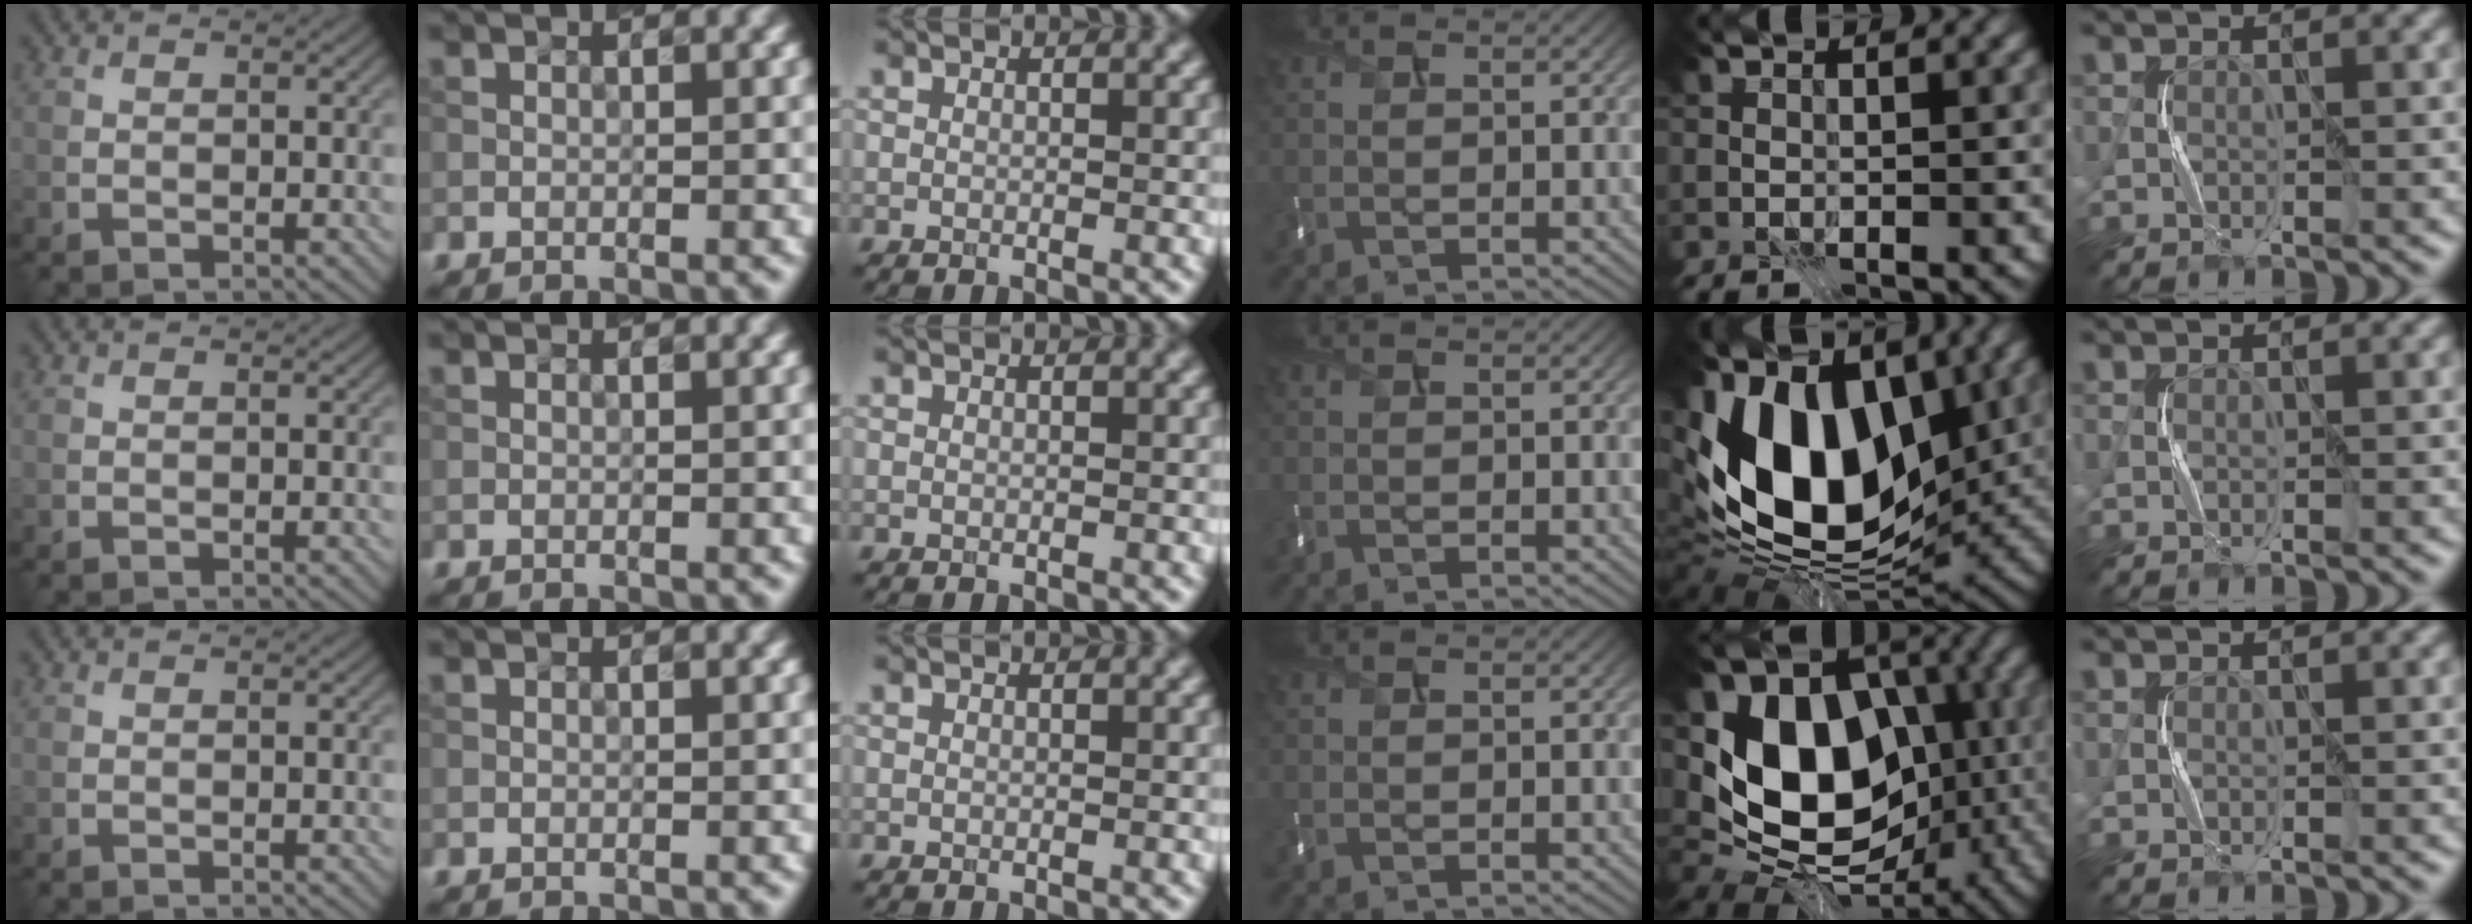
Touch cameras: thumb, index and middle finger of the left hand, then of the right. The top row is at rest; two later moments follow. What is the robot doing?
{"motion": "press", "object": "mouse"}